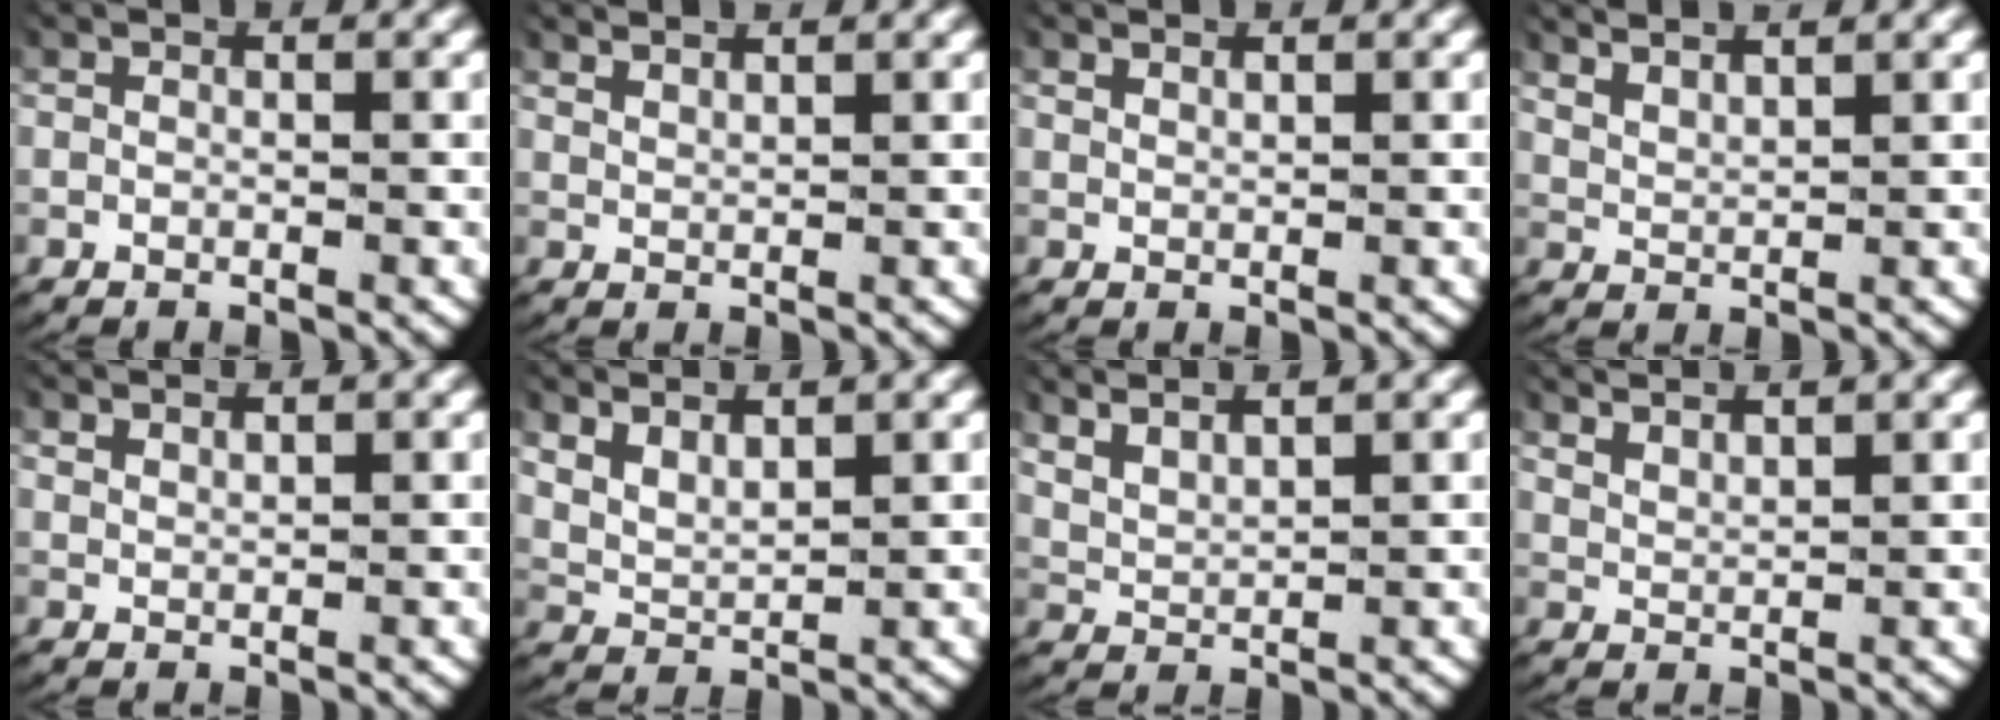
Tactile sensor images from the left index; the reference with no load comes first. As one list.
[{"total": 2.0, "force": [2.0, -0.2, 0.2], "torque": [-0.011, -0.002, 0.041]}, {"total": 0.8, "force": [0.8, -0.2, 0.0], "torque": [-0.004, -0.003, 0.021]}, {"total": 2.9, "force": [2.7, 0.6, 0.9], "torque": [-0.032, -0.004, 0.055]}, {"total": 1.1, "force": [1.1, -0.2, 0.0], "torque": [-0.005, -0.004, 0.028]}, {"total": 3.7, "force": [1.7, 2.8, 1.7], "torque": [-0.055, -0.010, 0.030]}, {"total": 3.6, "force": [2.4, 2.1, 1.5], "torque": [-0.052, -0.006, 0.046]}, {"total": 2.9, "force": [2.8, 0.3, 0.6], "torque": [-0.024, -0.004, 0.056]}]